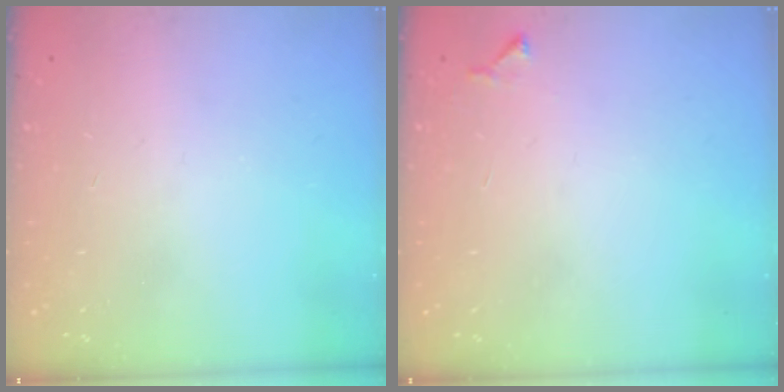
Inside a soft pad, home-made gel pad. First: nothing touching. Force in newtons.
{"total": 4.4, "press": 4.4, "slide": 0.7}